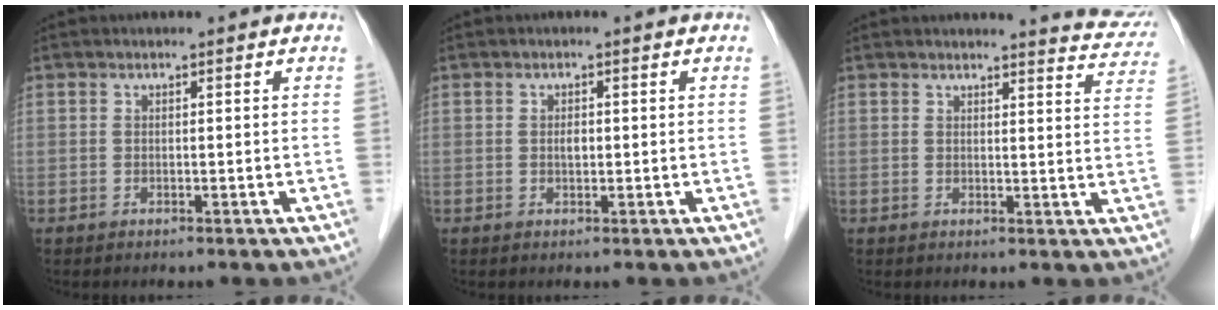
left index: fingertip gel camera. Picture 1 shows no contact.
{"total": 1.1, "force": [0.0, 0.6, 1.0], "torque": [-0.019, 0.001, 0.001]}
{"total": 7.2, "force": [7.2, 0.4, 0.7], "torque": [0.001, -0.036, 0.057]}